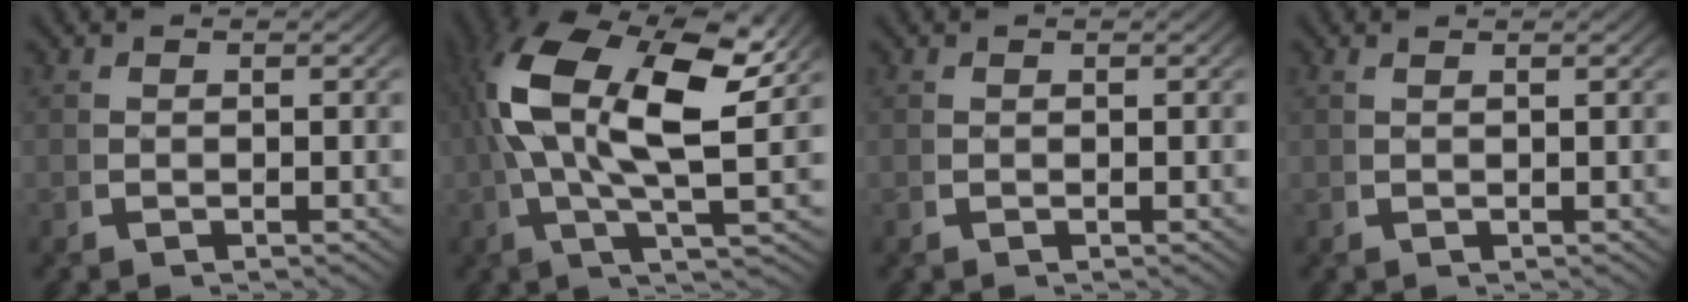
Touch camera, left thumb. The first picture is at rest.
{"total": 14.5, "force": [3.0, 6.8, 12.4], "torque": [-0.246, -0.010, 0.044]}
{"total": 0.0}
{"total": 0.7, "force": [0.4, -0.4, 0.3], "torque": [-0.008, 0.002, 0.012]}